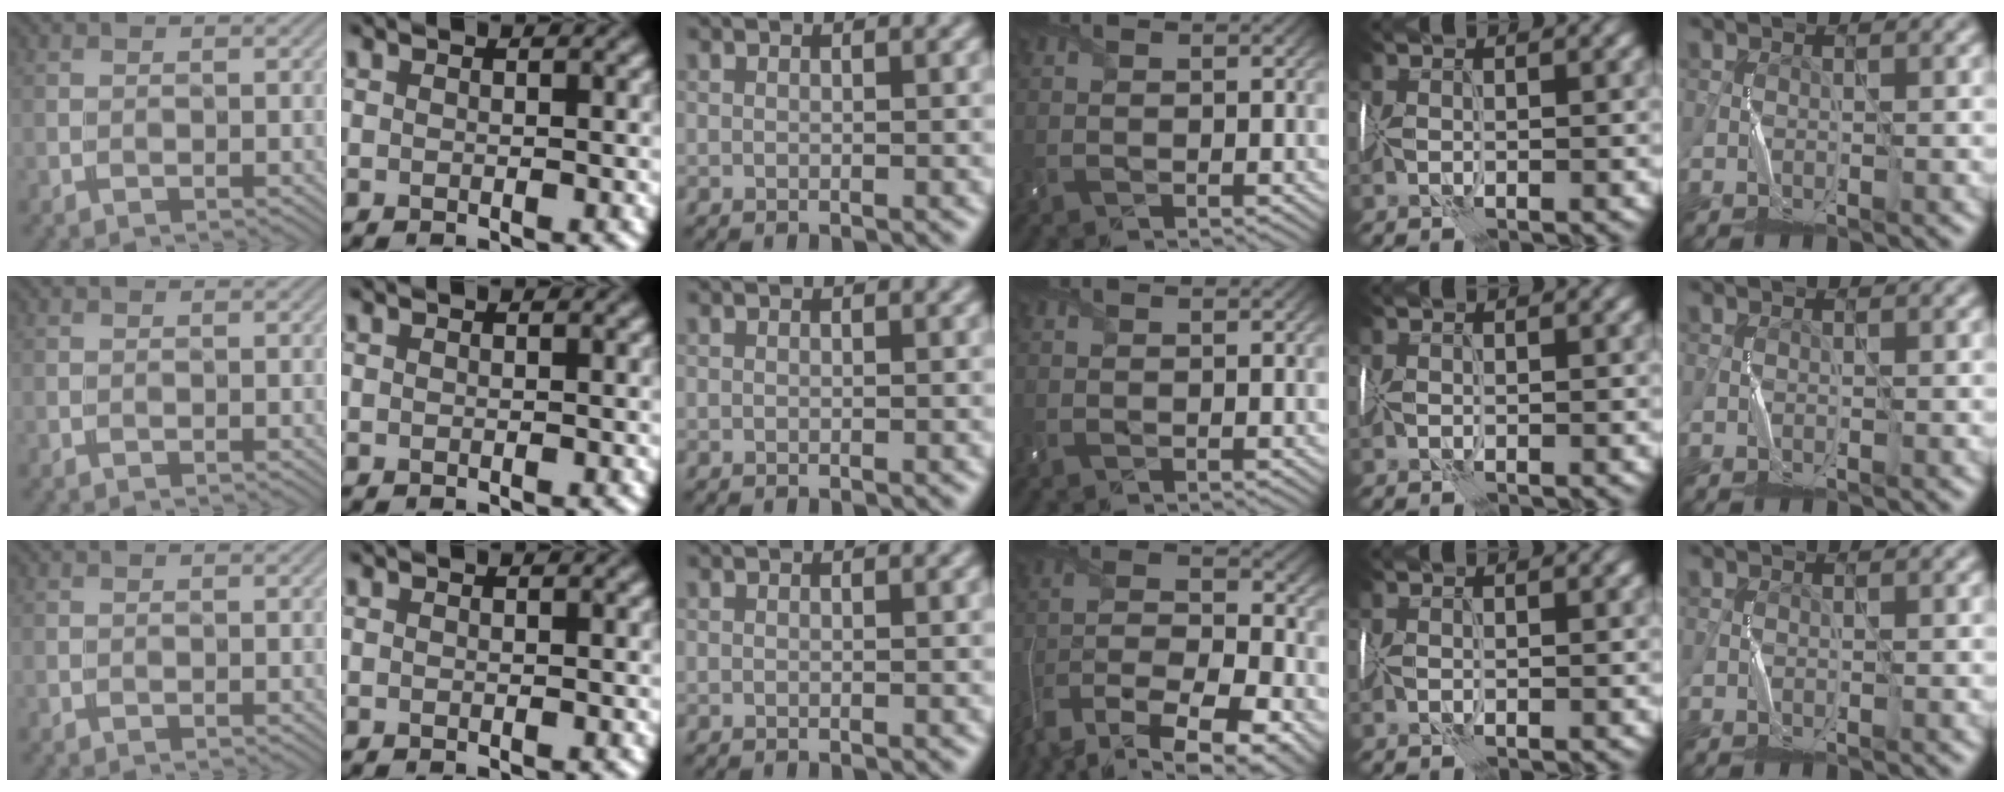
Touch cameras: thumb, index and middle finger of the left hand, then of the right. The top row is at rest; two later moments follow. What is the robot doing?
{"motion": "wrap", "object": "sponge"}